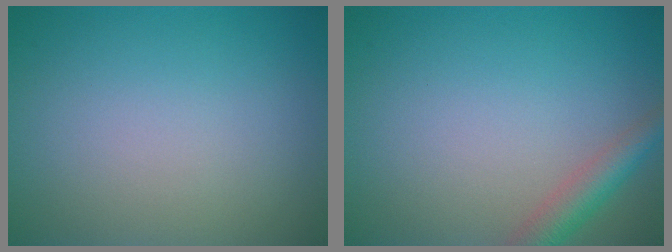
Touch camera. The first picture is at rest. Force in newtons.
{"total": 2.9, "press": 2.9, "slide": 0.1}